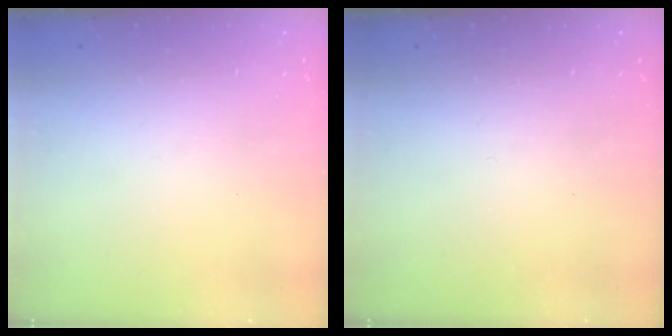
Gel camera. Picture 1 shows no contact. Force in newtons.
{"total": 0.0}